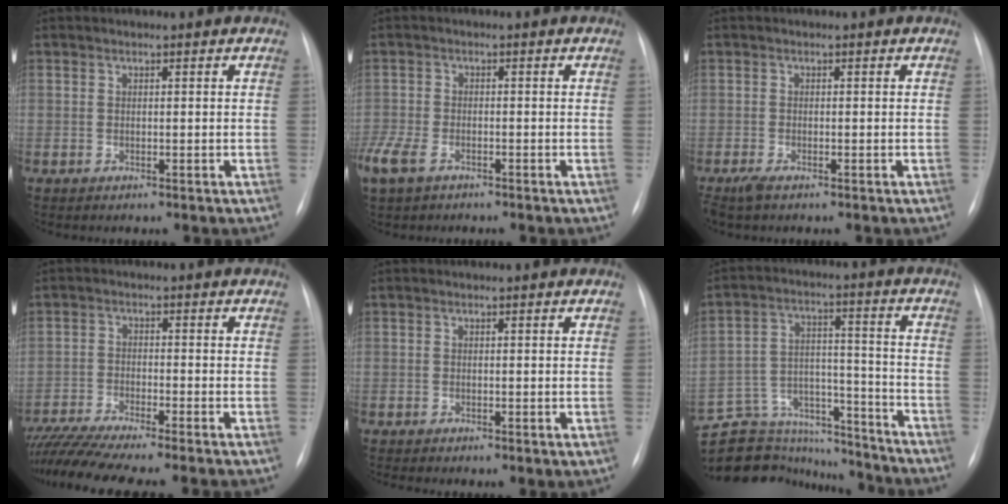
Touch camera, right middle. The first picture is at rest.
{"total": 8.4, "force": [-5.3, 4.6, 4.7], "torque": [-0.122, -0.013, -0.094]}
{"total": 2.1, "force": [-1.5, 0.6, 1.4], "torque": [-0.034, -0.007, -0.027]}
{"total": 9.9, "force": [-8.6, -1.1, 4.8], "torque": [-0.088, -0.022, -0.145]}
{"total": 1.1, "force": [-0.3, 0.4, 1.0], "torque": [-0.022, -0.006, -0.004]}
{"total": 19.2, "force": [-17.6, 6.6, 3.7], "torque": [-0.092, 0.045, -0.263]}